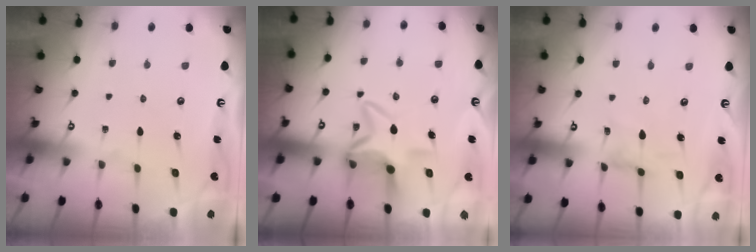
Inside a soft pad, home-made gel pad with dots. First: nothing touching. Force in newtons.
{"total": 9.1, "press": 9.0, "slide": 1.4}
{"total": 1.6, "press": 1.5, "slide": 0.4}